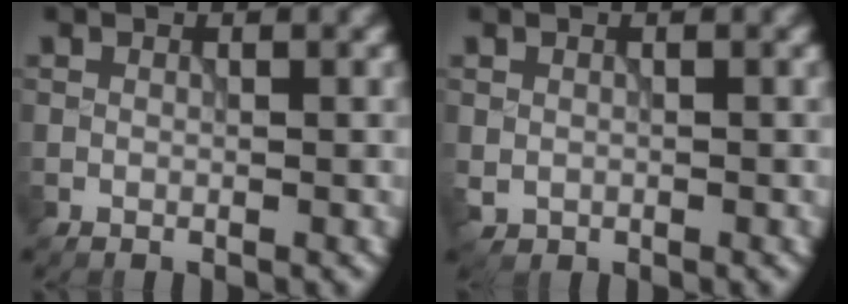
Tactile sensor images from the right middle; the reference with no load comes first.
{"total": 0.8, "force": [-0.1, 0.8, 0.3], "torque": [-0.004, -0.006, 0.001]}